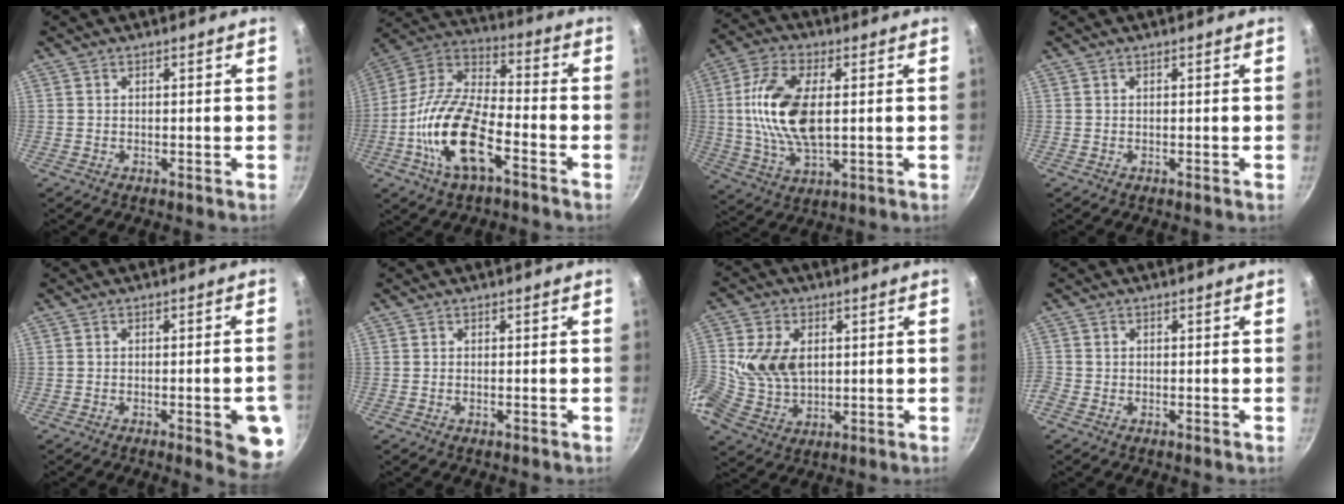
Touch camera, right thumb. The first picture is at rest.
{"total": 18.3, "force": [-7.1, 8.0, 14.9], "torque": [-0.279, 0.046, -0.154]}
{"total": 14.8, "force": [1.5, 7.4, 12.8], "torque": [-0.247, 0.006, 0.025]}
{"total": 0.0}
{"total": 8.4, "force": [-2.8, 2.4, 7.6], "torque": [-0.065, 0.012, -0.032]}
{"total": 0.6, "force": [-0.2, 0.2, 0.5], "torque": [-0.009, 0.002, -0.005]}
{"total": 10.4, "force": [1.4, 7.5, 7.1], "torque": [-0.118, -0.005, 0.025]}
{"total": 1.4, "force": [-0.7, 1.1, 0.4], "torque": [-0.013, 0.001, -0.019]}